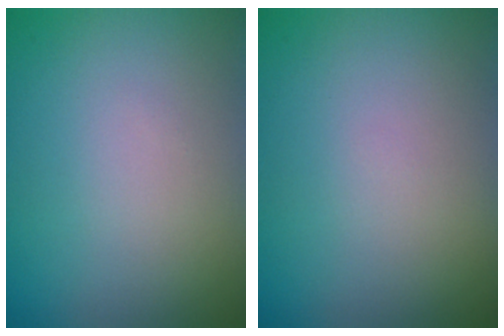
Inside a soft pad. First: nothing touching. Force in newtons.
{"total": 0.0}